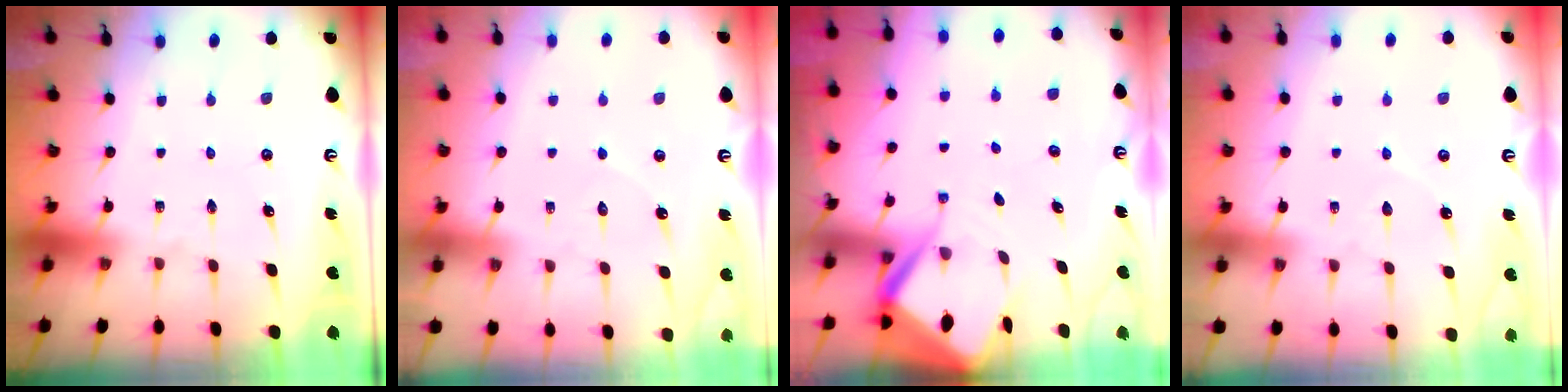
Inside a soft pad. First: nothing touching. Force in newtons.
{"total": 3.7, "press": 3.7, "slide": 0.3}
{"total": 7.4, "press": 7.4, "slide": 0.7}
{"total": 2.7, "press": 2.7, "slide": 0.3}